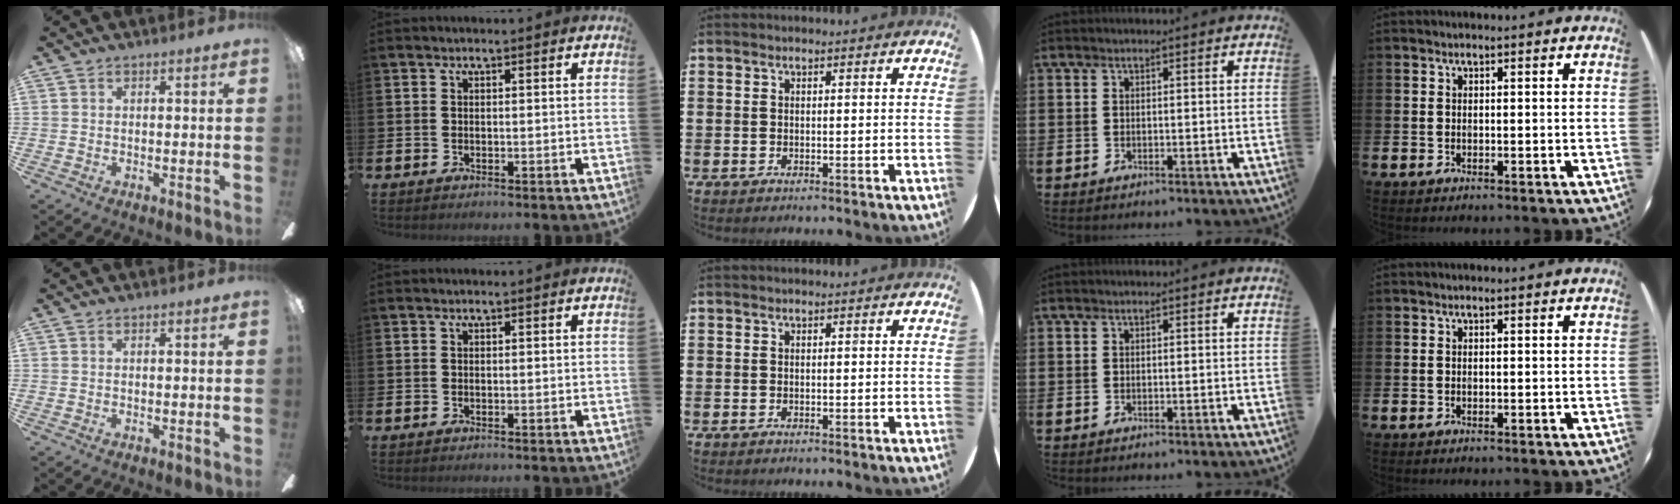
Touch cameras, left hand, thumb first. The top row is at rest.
{}